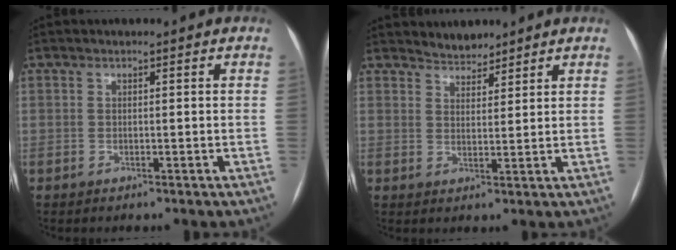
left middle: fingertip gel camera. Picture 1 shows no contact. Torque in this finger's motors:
{"motor_torque": [0.09, -0.15, -0.01, -0.01]}